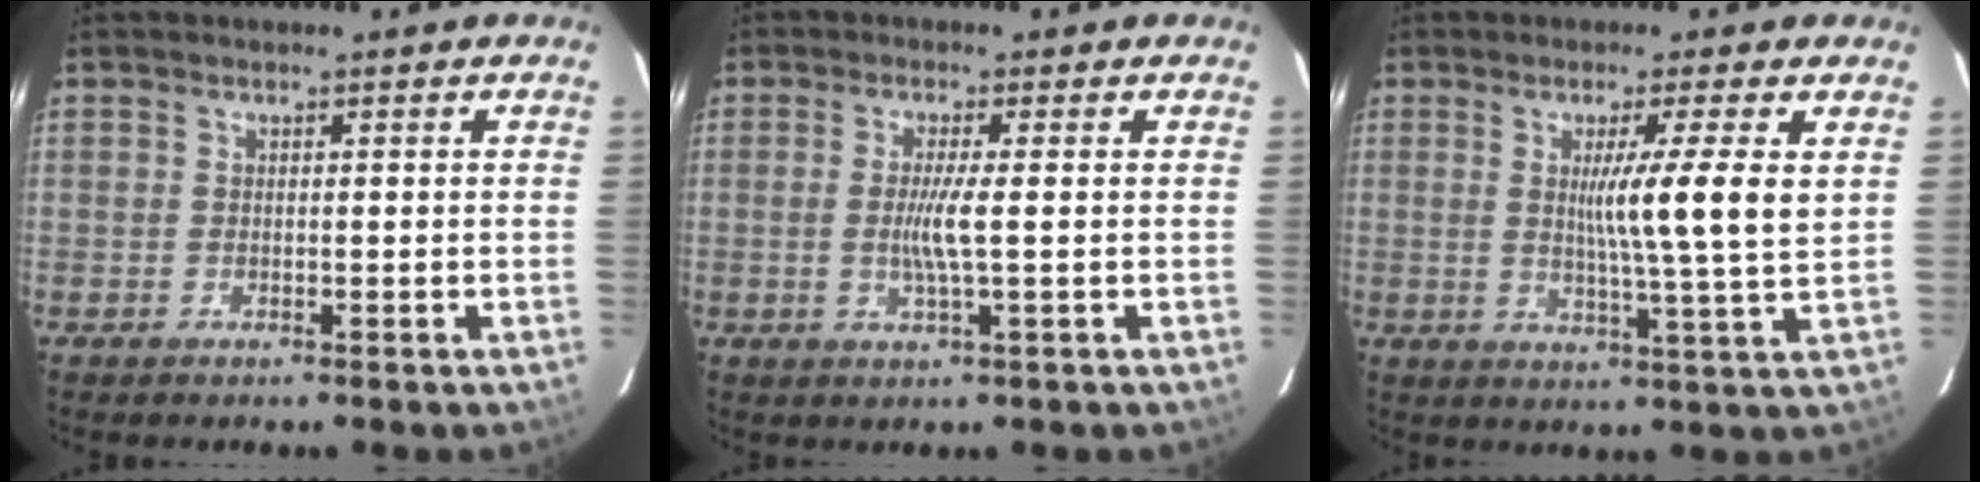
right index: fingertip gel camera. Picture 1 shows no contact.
{"total": 4.1, "force": [-0.1, -0.4, 4.1], "torque": [-0.086, -0.008, -0.003]}
{"total": 8.3, "force": [2.1, -1.5, 7.9], "torque": [-0.128, -0.015, 0.033]}